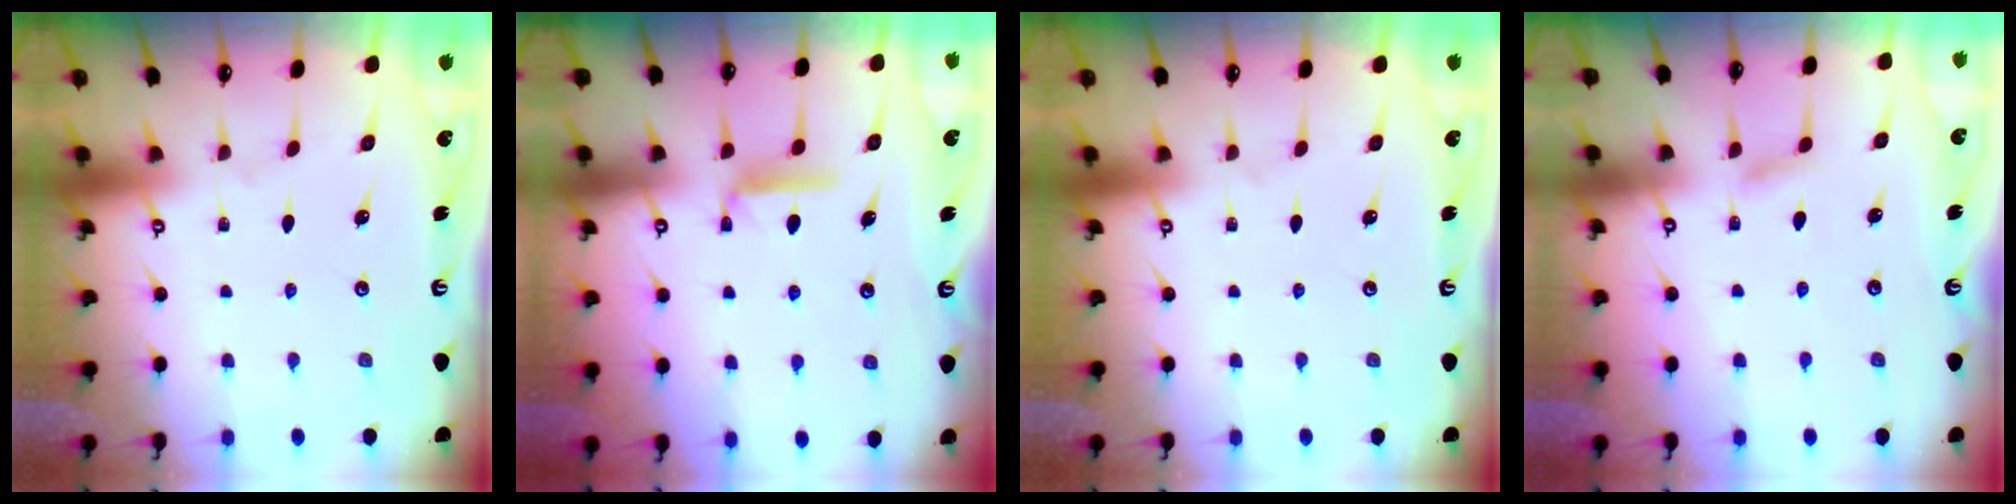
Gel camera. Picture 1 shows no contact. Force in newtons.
{"total": 6.5, "press": 6.5, "slide": 0.7}
{"total": 0.0}
{"total": 4.6, "press": 4.5, "slide": 0.6}